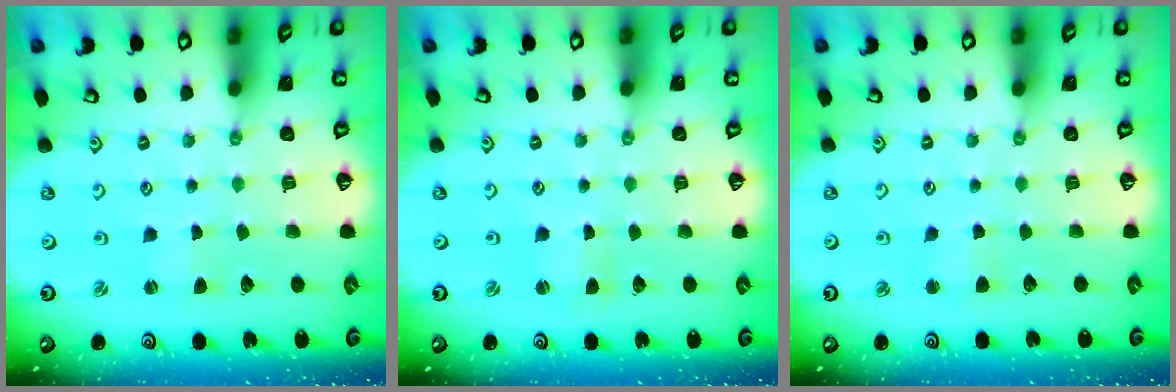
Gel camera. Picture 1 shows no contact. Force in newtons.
{"total": 0.8, "press": 0.8, "slide": 0.2}
{"total": 2.8, "press": 2.8, "slide": 0.3}